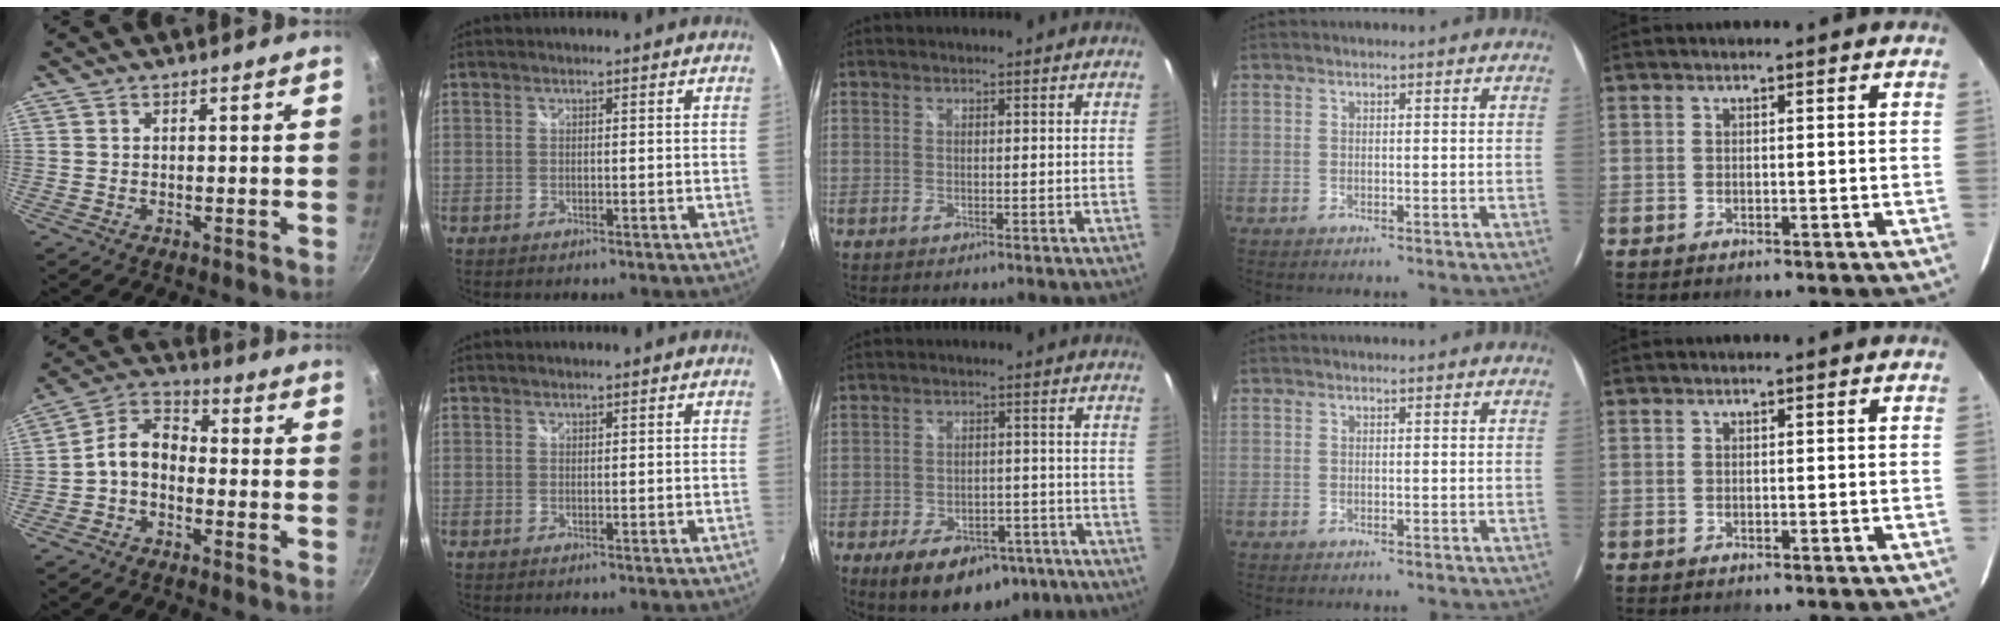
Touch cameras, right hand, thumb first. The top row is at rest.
{"thumb": {"total": 7.5, "force": [-2.2, 5.1, 5.0], "torque": [-0.080, 0.045, -0.060]}, "middle": {"total": 14.6, "force": [-9.3, 7.9, 8.0], "torque": [-0.155, 0.001, -0.120]}}